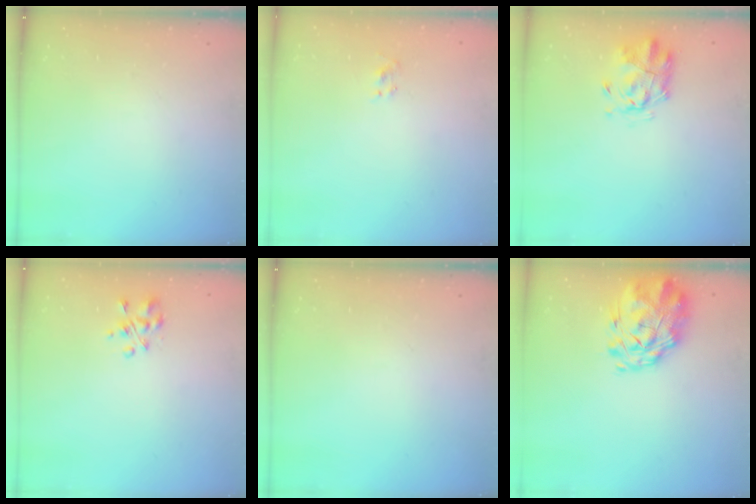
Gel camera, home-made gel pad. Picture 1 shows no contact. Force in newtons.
{"total": 1.6, "press": 1.4, "slide": 0.9}
{"total": 2.6, "press": 2.4, "slide": 0.9}
{"total": 3.9, "press": 3.9, "slide": 0.4}
{"total": 0.0}
{"total": 3.2, "press": 2.6, "slide": 1.9}